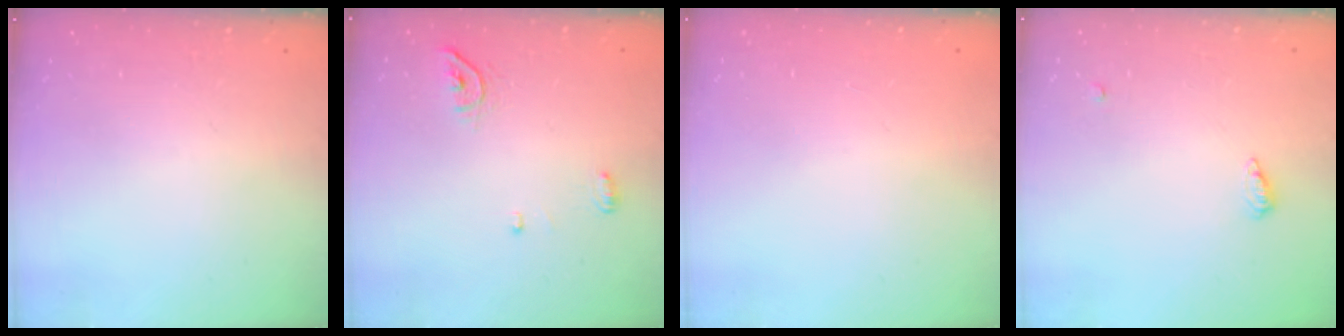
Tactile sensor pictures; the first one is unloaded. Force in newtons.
{"total": 5.2, "press": 5.2, "slide": 0.1}
{"total": 0.9, "press": 0.9, "slide": 0.0}
{"total": 5.5, "press": 5.4, "slide": 1.0}